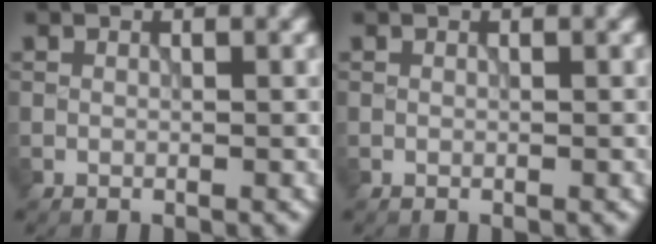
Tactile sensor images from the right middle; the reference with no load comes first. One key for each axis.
{"total": 0.0}